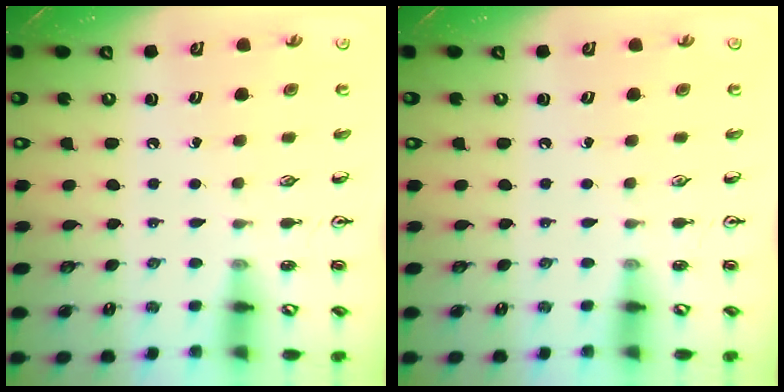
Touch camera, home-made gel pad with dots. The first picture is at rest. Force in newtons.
{"total": 0.0}